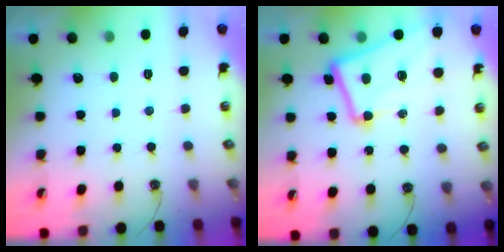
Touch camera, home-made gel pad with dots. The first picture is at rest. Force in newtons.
{"total": 12.2, "press": 12.0, "slide": 2.0}